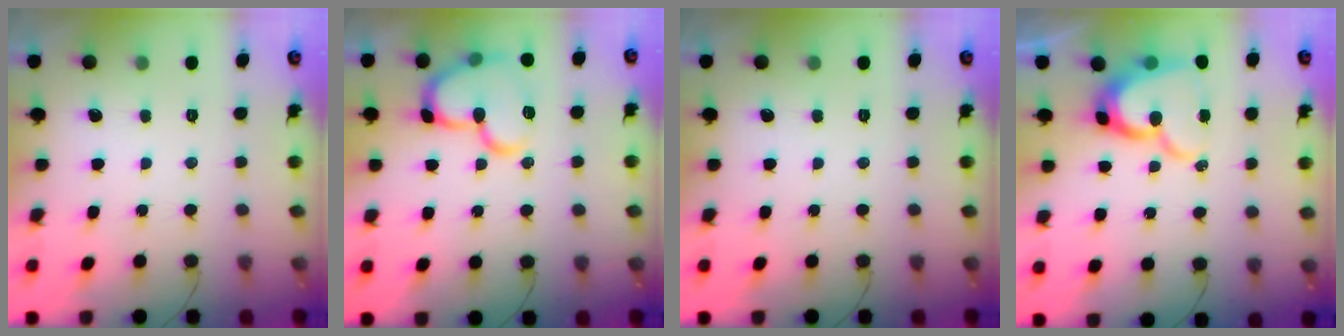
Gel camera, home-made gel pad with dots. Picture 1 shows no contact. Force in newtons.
{"total": 15.3, "press": 15.2, "slide": 1.2}
{"total": 0.0}
{"total": 14.3, "press": 14.2, "slide": 1.6}